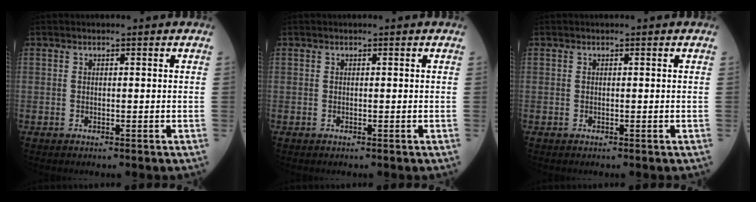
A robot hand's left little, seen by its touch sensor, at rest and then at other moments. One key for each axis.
{"total": 0.0}
{"total": 0.0}